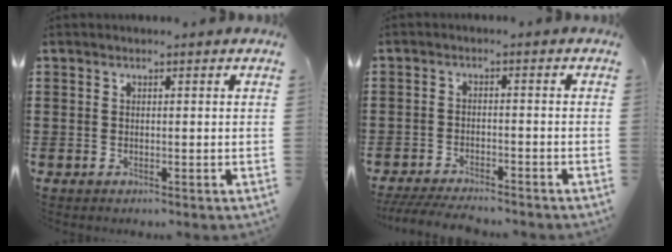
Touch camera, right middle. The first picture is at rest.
{"total": 3.9, "force": [-3.8, 0.3, 1.0], "torque": [-0.024, -0.005, -0.077]}